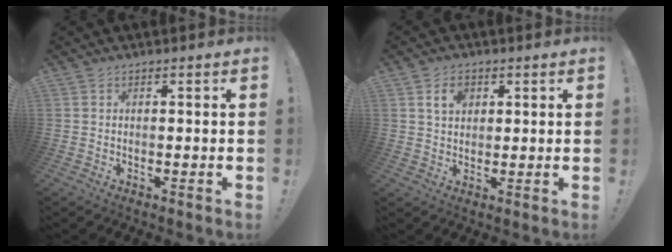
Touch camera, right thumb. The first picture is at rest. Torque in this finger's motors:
{"motor_torque": [0.45, 0.96, 0.33, -0.27, -0.01]}